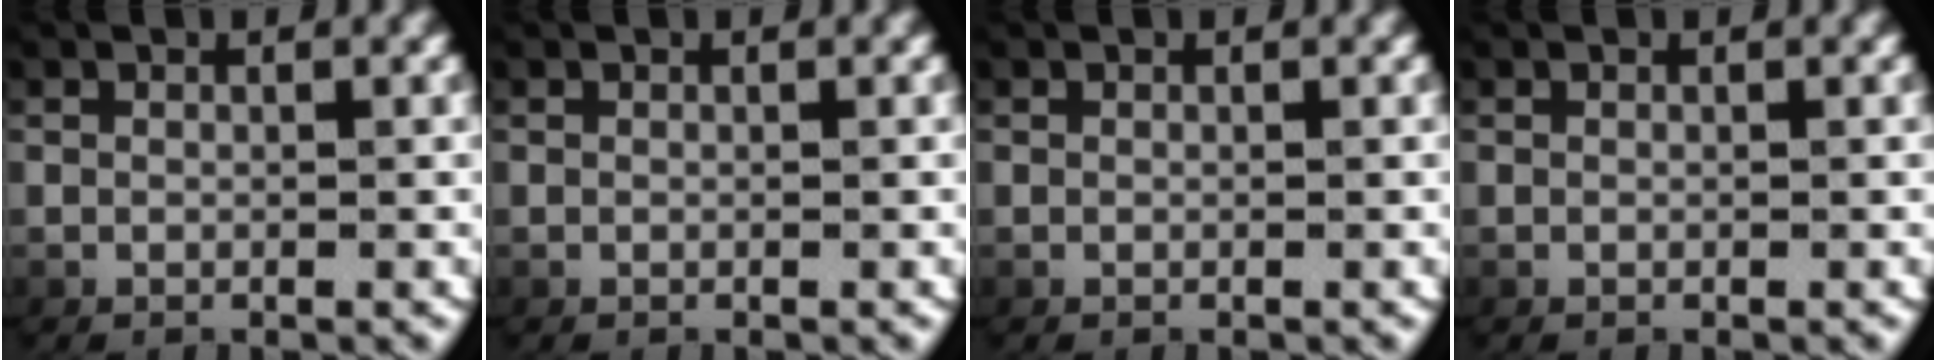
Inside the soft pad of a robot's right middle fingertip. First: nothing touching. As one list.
[{"total": 0.0}, {"total": 0.0}, {"total": 0.0}]